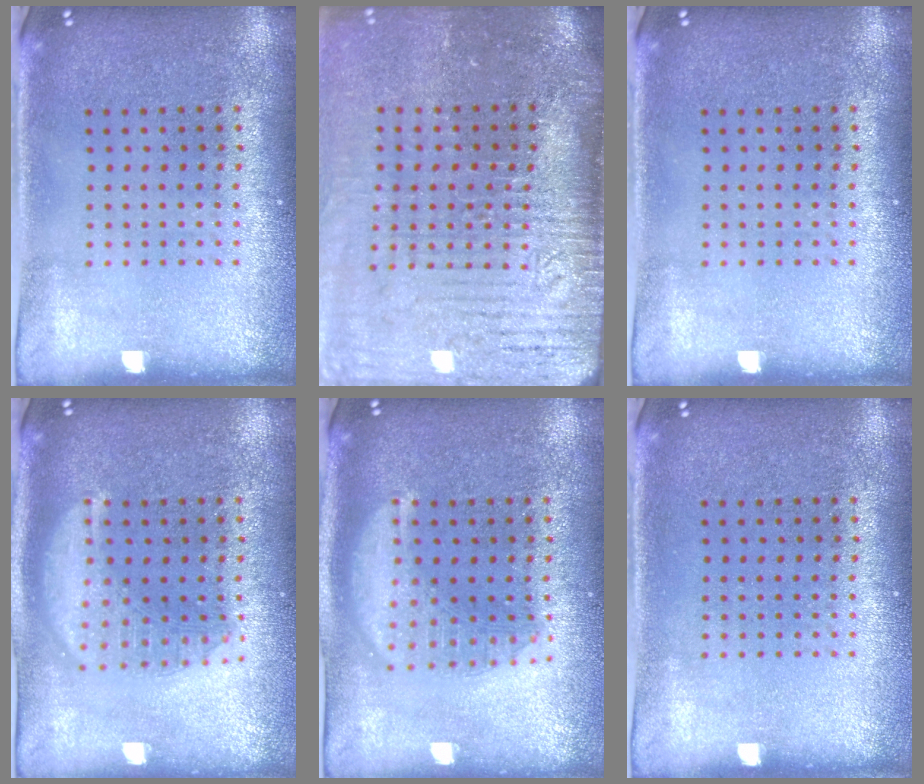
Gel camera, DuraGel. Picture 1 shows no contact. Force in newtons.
{"total": 4.9, "press": 4.1, "slide": 2.7}
{"total": 0.0}
{"total": 3.0, "press": 3.0, "slide": 0.4}
{"total": 3.0, "press": 3.0, "slide": 0.4}
{"total": 0.0}